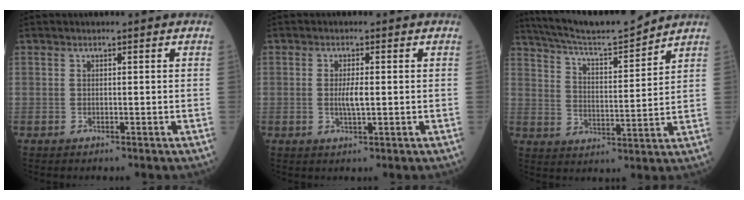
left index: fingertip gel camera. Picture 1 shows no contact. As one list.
[{"total": 2.5, "force": [-0.2, 0.4, 2.5], "torque": [-0.049, -0.006, -0.004]}, {"total": 12.7, "force": [12.0, -0.6, 4.0], "torque": [-0.078, 0.000, 0.201]}]